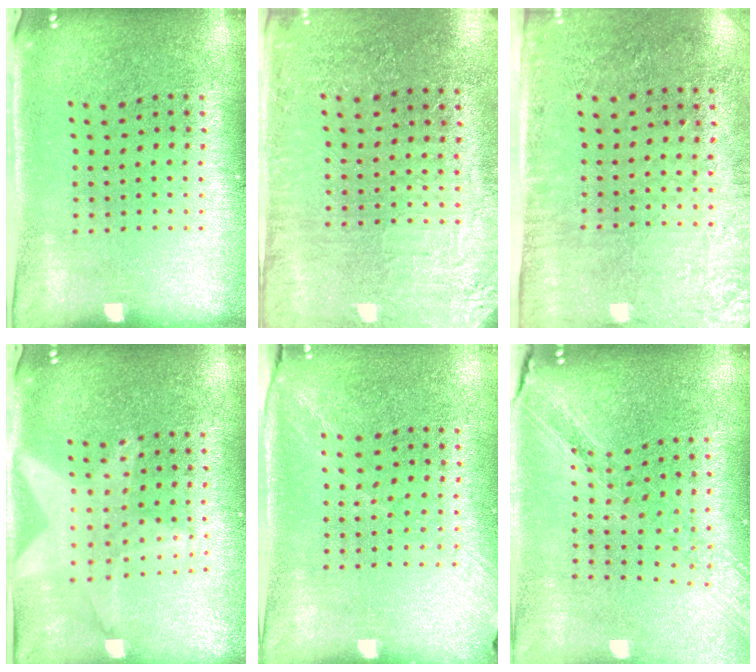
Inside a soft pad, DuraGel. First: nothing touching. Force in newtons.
{"total": 2.8, "press": 2.7, "slide": 0.6}
{"total": 2.8, "press": 2.3, "slide": 1.6}
{"total": 1.9, "press": 1.6, "slide": 1.0}
{"total": 1.3, "press": 1.0, "slide": 0.9}
{"total": 1.2, "press": 1.1, "slide": 0.3}